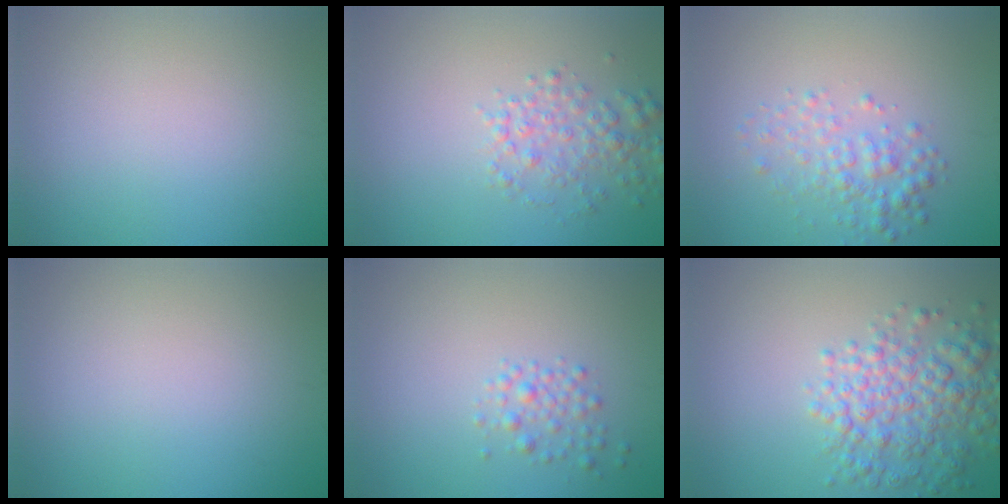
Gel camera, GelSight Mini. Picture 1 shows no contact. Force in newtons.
{"total": 2.7, "press": 2.7, "slide": 0.1}
{"total": 2.8, "press": 2.8, "slide": 0.0}
{"total": 0.0}
{"total": 1.7, "press": 1.7, "slide": 0.1}
{"total": 5.6, "press": 5.6, "slide": 0.2}